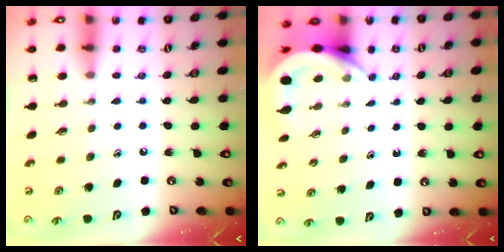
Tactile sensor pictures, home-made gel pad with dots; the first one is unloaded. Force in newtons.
{"total": 5.1, "press": 5.1, "slide": 0.4}